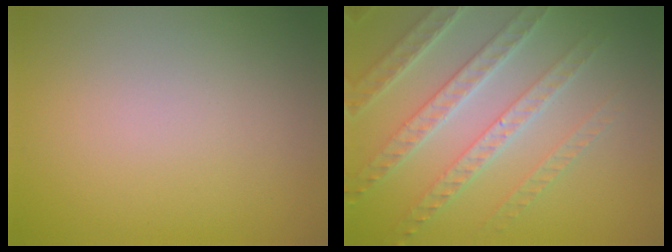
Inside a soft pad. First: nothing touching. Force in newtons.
{"total": 6.1, "press": 4.9, "slide": 3.5}